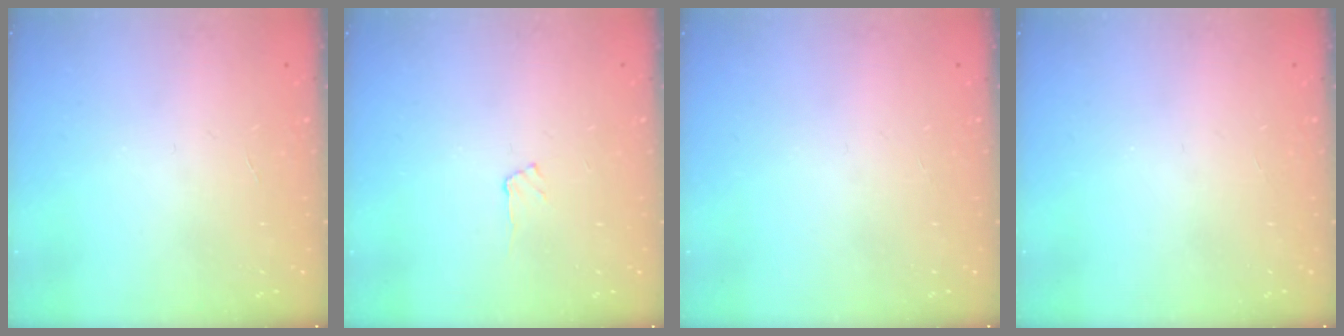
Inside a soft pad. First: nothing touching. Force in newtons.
{"total": 5.1, "press": 5.1, "slide": 0.5}
{"total": 0.0}
{"total": 0.0}